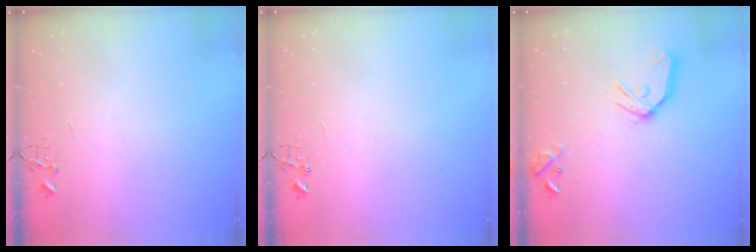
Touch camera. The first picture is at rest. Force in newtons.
{"total": 0.0}
{"total": 14.0, "press": 13.8, "slide": 1.9}